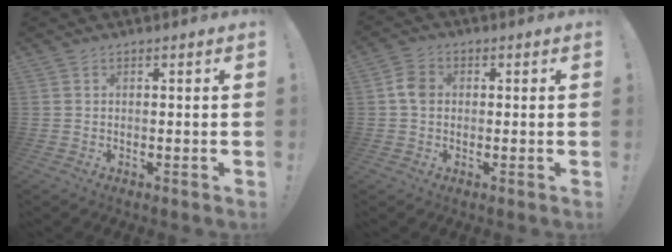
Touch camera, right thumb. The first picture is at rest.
{"total": 5.3, "force": [0.1, 4.2, 3.2], "torque": [-0.055, 0.008, 0.003]}